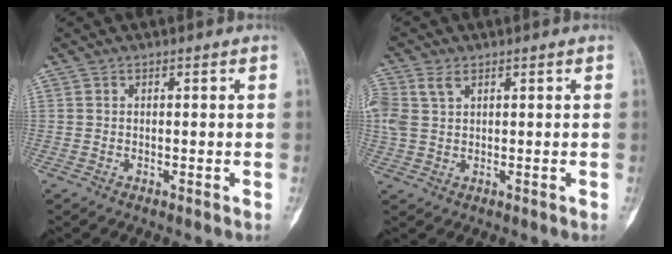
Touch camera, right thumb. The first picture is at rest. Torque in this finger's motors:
{"motor_torque": [-0.87, 1.21, 1.18, 0.16, 0.11]}